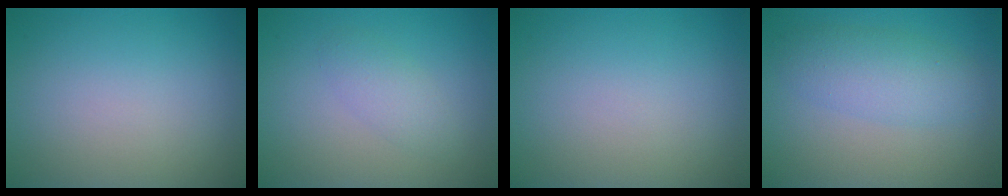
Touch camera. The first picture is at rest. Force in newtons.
{"total": 1.9, "press": 1.9, "slide": 0.2}
{"total": 0.0}
{"total": 3.7, "press": 3.7, "slide": 0.1}